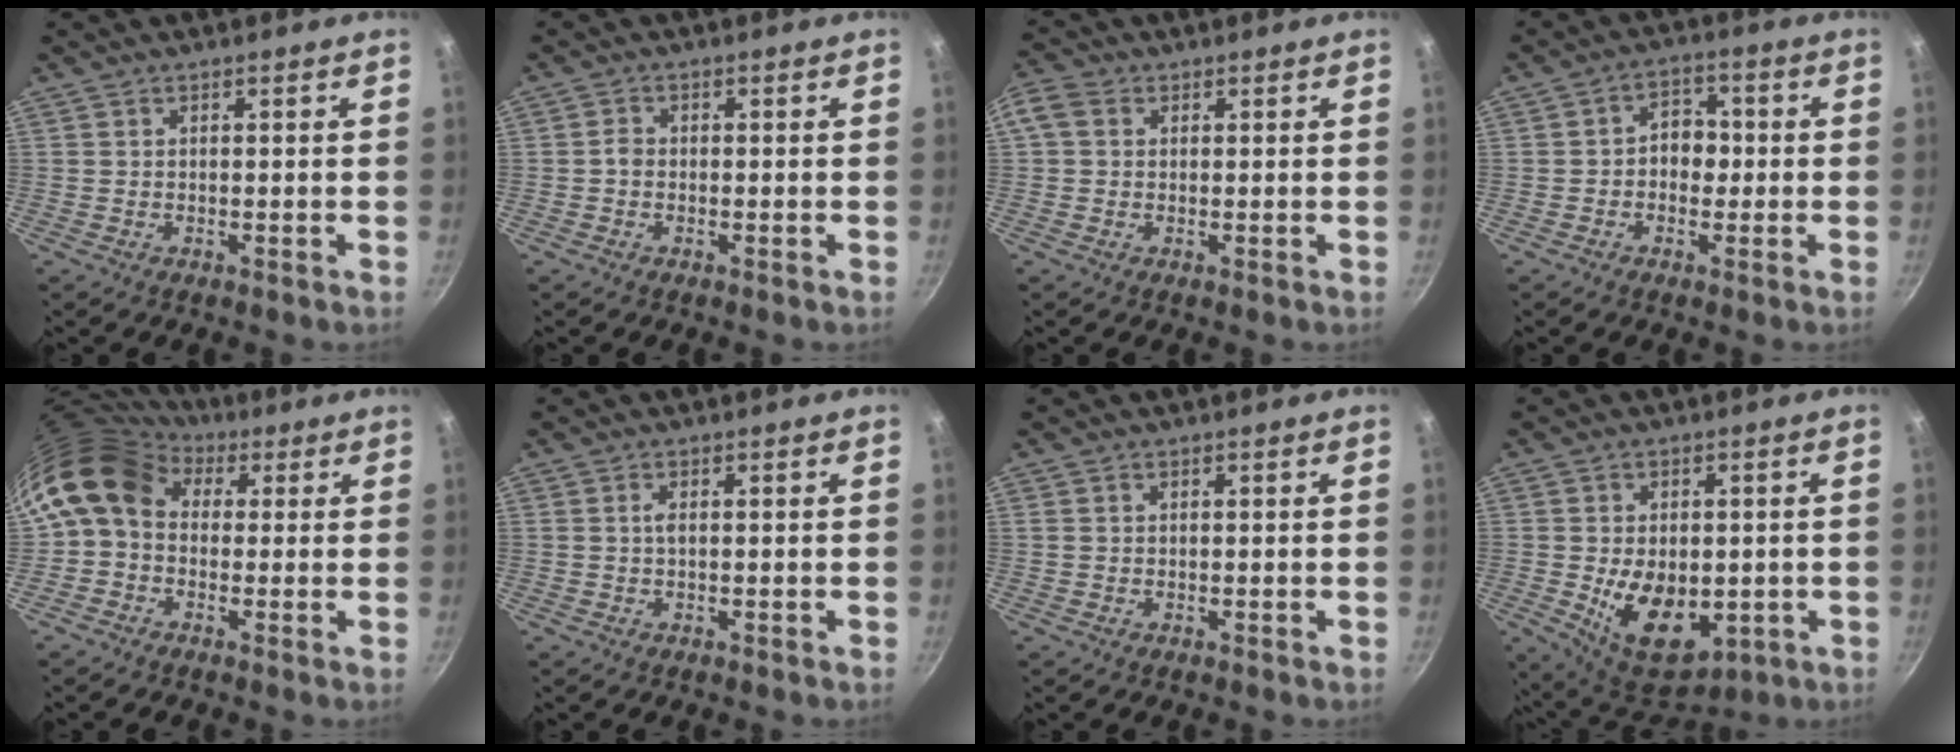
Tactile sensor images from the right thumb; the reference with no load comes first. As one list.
[{"total": 1.4, "force": [-0.5, 1.1, 0.8], "torque": [-0.012, 0.009, -0.010]}, {"total": 4.3, "force": [1.0, 3.4, 2.3], "torque": [-0.047, 0.010, 0.006]}, {"total": 5.3, "force": [-0.5, 4.1, 3.3], "torque": [-0.013, 0.015, -0.017]}, {"total": 10.5, "force": [2.5, 8.3, 5.9], "torque": [-0.093, 0.015, 0.020]}, {"total": 1.1, "force": [0.1, 0.4, 1.0], "torque": [-0.021, 0.002, 0.000]}, {"total": 0.6, "force": [0.2, 0.5, 0.3], "torque": [-0.004, 0.003, 0.002]}, {"total": 13.6, "force": [-2.2, 8.8, 10.2], "torque": [-0.127, -0.014, -0.013]}]